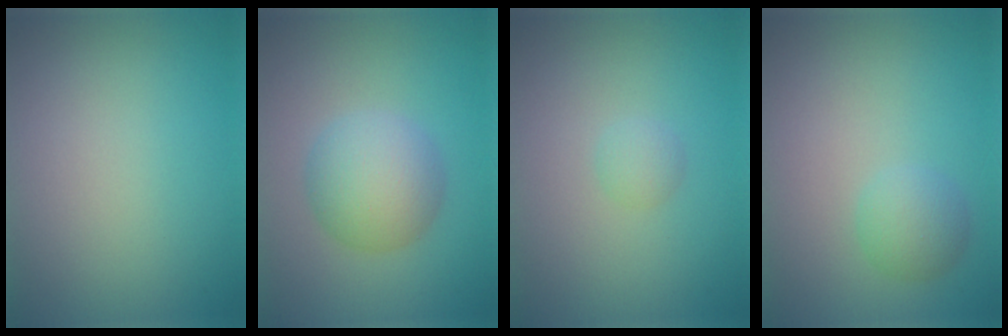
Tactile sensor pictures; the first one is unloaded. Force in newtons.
{"total": 4.8, "press": 4.8, "slide": 0.1}
{"total": 1.0, "press": 1.0, "slide": 0.1}
{"total": 2.2, "press": 2.2, "slide": 0.1}